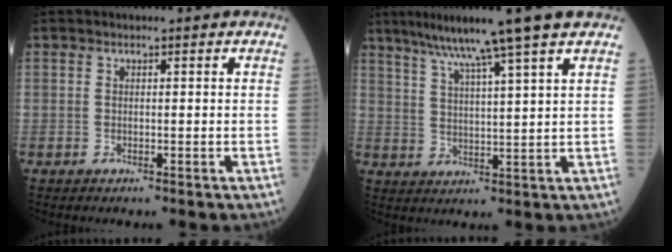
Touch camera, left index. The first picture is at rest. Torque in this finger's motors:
{"motor_torque": [0.93, -0.90, 0.33, 0.13]}